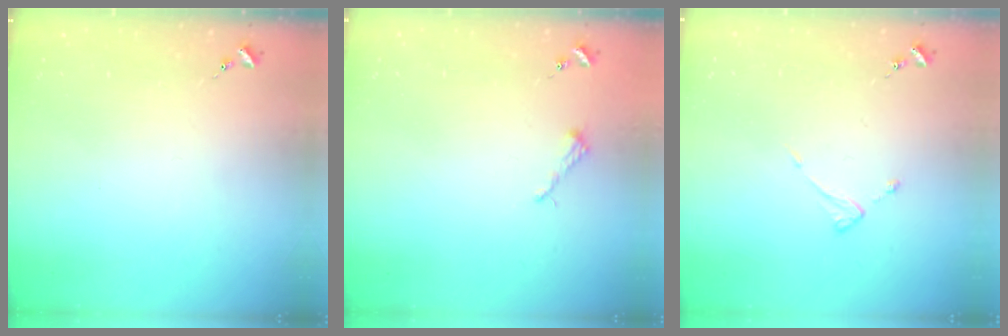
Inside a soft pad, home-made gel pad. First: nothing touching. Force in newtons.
{"total": 2.6, "press": 2.6, "slide": 0.3}
{"total": 4.1, "press": 4.0, "slide": 0.4}